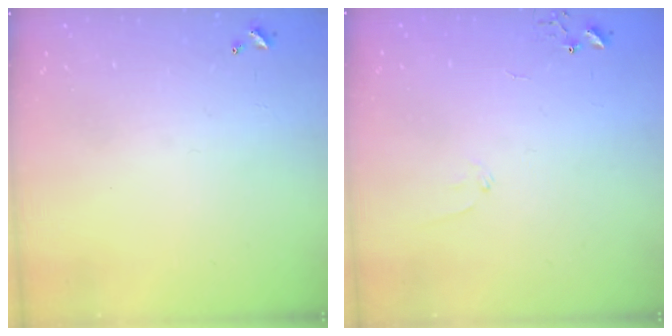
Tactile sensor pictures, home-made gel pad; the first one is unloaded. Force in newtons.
{"total": 5.5, "press": 5.5, "slide": 0.6}